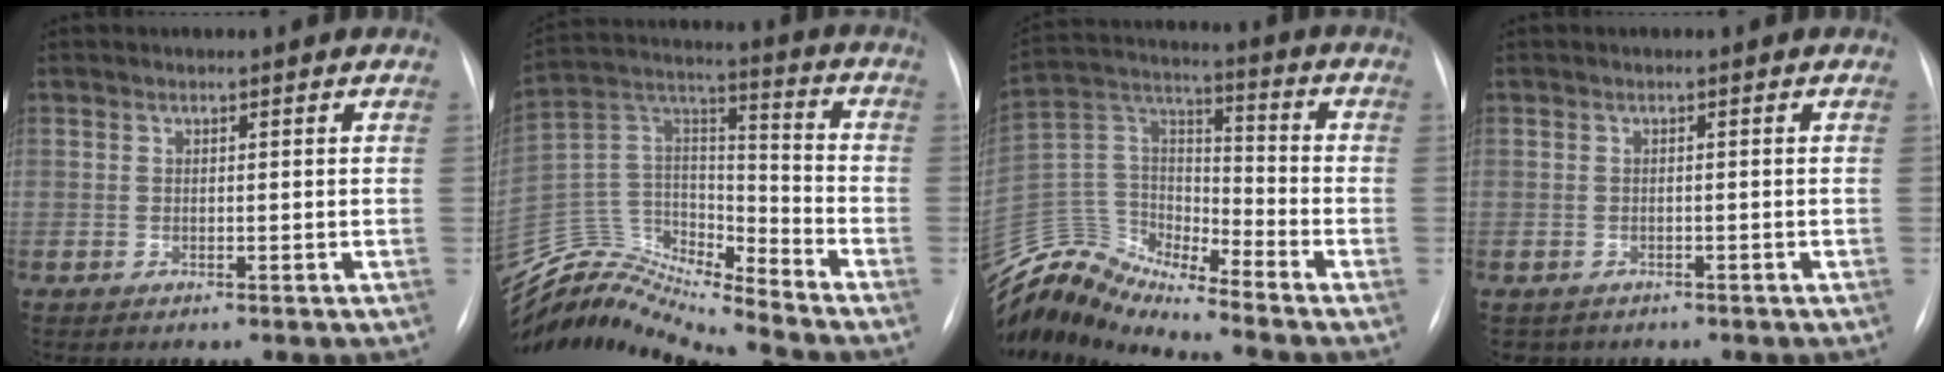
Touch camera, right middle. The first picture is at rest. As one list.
[{"total": 15.3, "force": [-15.2, 0.6, 1.8], "torque": [-0.035, 0.076, -0.284]}, {"total": 11.9, "force": [-11.8, 0.7, 1.1], "torque": [-0.029, 0.068, -0.234]}, {"total": 2.2, "force": [-1.6, 1.5, 0.0], "torque": [-0.004, 0.003, -0.023]}]